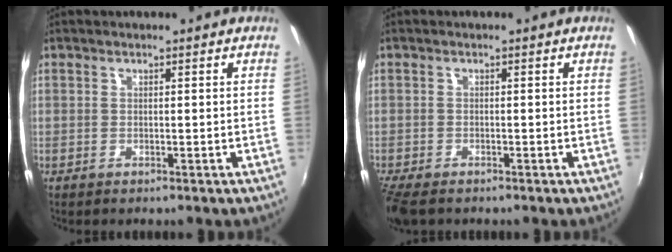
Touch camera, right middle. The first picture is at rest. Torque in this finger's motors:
{"motor_torque": [0.53, -0.52, 0.17, 0.05]}